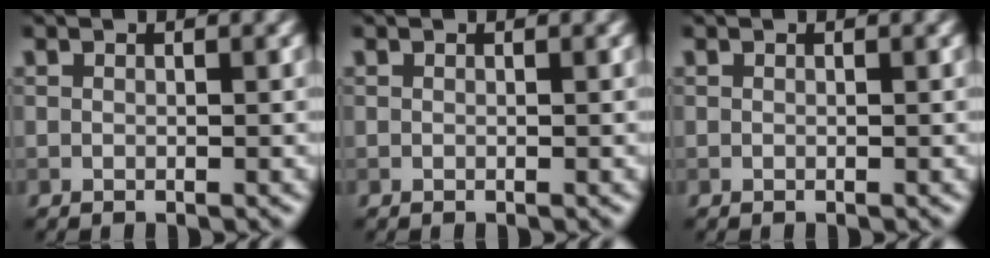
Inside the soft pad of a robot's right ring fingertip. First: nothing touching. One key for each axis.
{"total": 0.0}
{"total": 0.0}